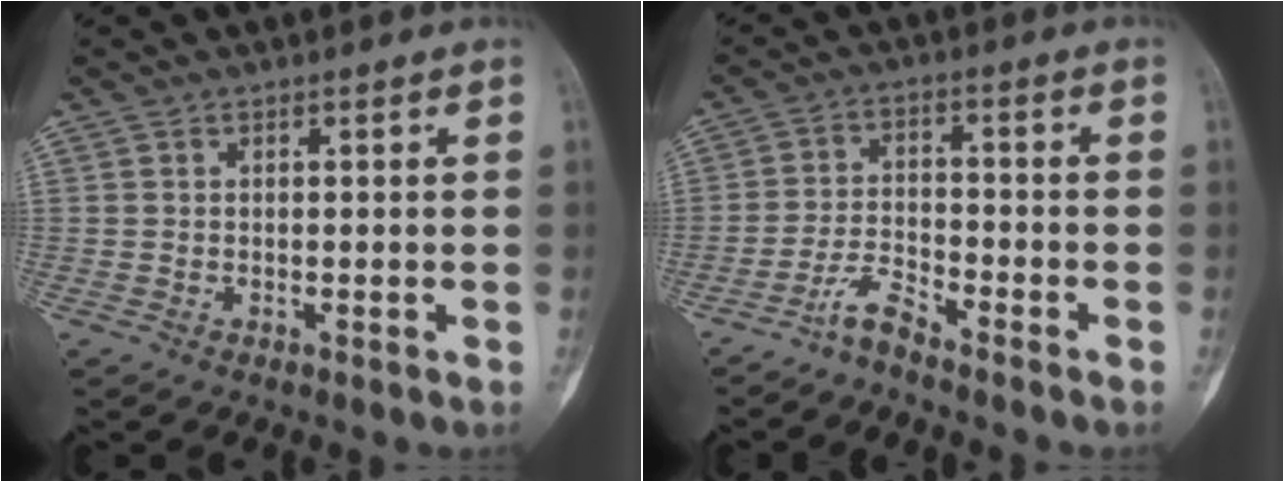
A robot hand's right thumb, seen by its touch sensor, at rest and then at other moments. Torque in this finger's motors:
{"motor_torque": [1.02, -0.05, 0.24, -0.76, 0.13]}